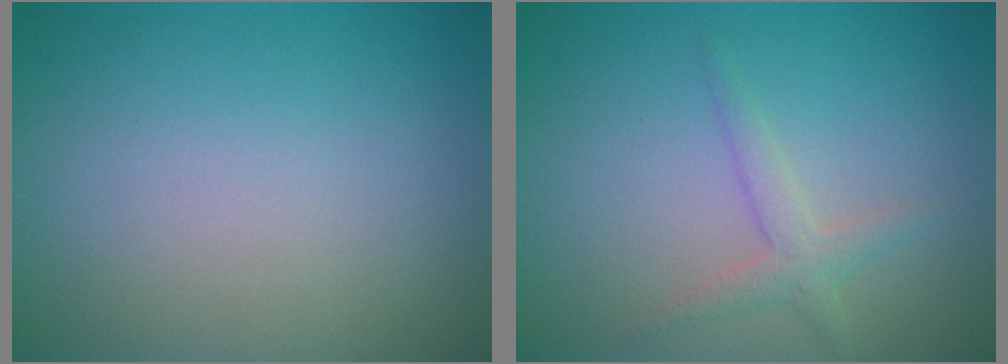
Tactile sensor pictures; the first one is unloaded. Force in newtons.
{"total": 1.8, "press": 1.8, "slide": 0.1}